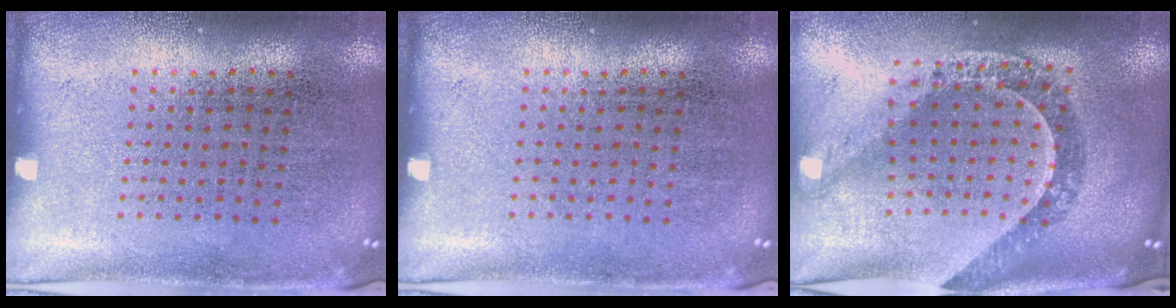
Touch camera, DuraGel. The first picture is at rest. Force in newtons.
{"total": 0.0}
{"total": 1.4, "press": 1.4, "slide": 0.4}